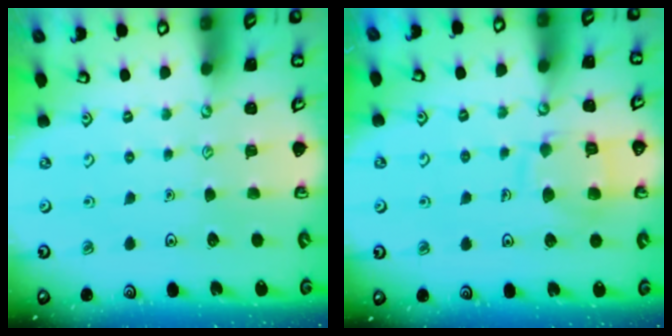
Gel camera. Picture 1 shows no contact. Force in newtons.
{"total": 9.9, "press": 9.9, "slide": 0.9}